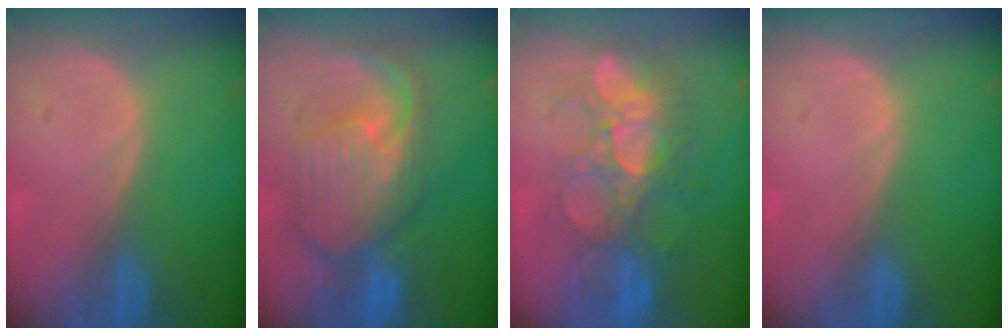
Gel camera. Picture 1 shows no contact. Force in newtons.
{"total": 10.6, "press": 9.5, "slide": 4.8}
{"total": 9.1, "press": 8.8, "slide": 2.1}
{"total": 0.0}